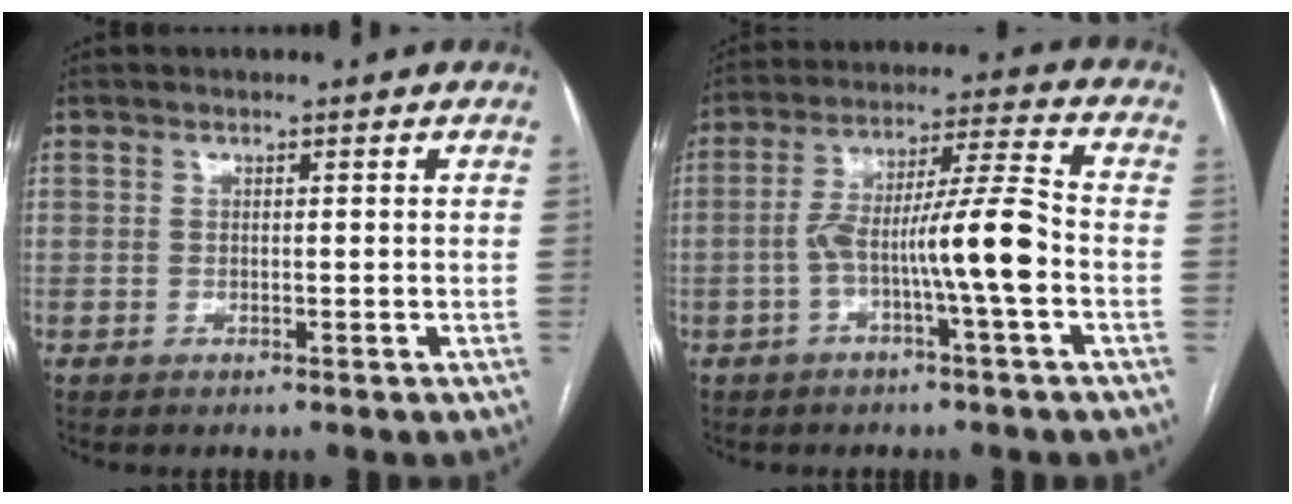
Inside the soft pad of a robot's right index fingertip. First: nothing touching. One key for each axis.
{"total": 10.8, "fx": -2.9, "fy": -0.1, "fz": 10.4, "tx": -0.185, "ty": 0.020, "tz": -0.053}